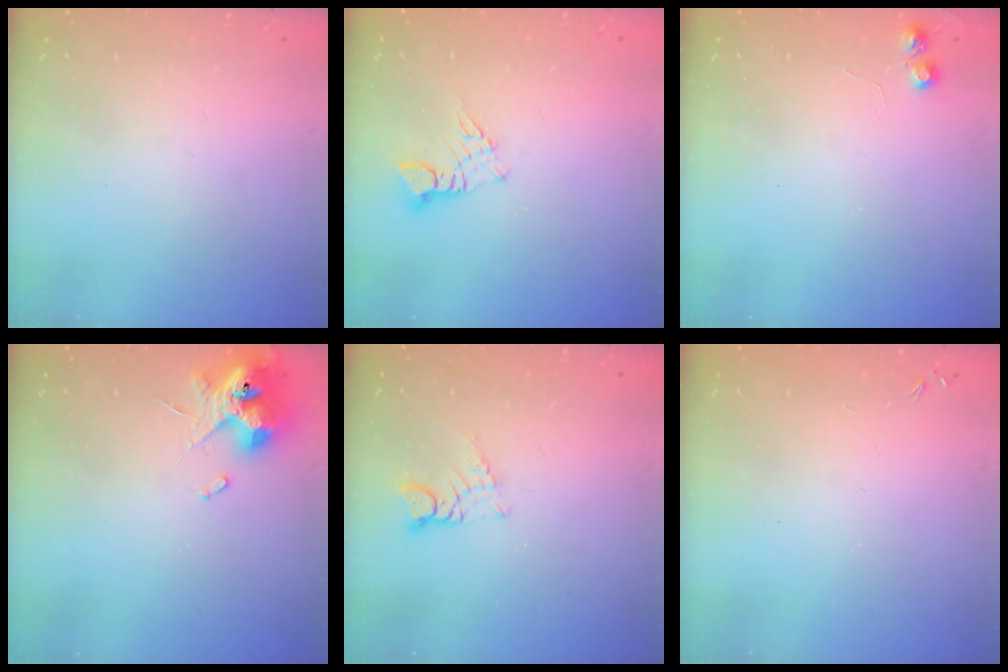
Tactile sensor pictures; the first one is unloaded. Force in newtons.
{"total": 3.2, "press": 3.2, "slide": 0.3}
{"total": 4.6, "press": 4.6, "slide": 0.5}
{"total": 10.2, "press": 10.2, "slide": 1.0}
{"total": 3.5, "press": 3.5, "slide": 0.3}
{"total": 0.0}